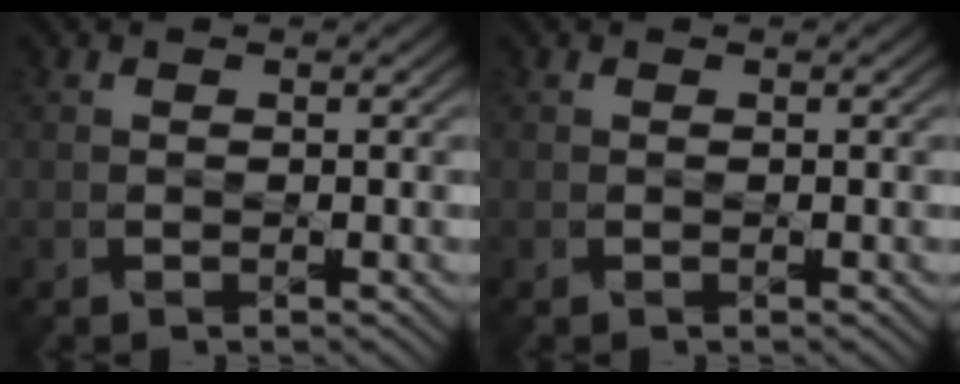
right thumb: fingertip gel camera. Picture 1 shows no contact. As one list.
[{"total": 0.0}]